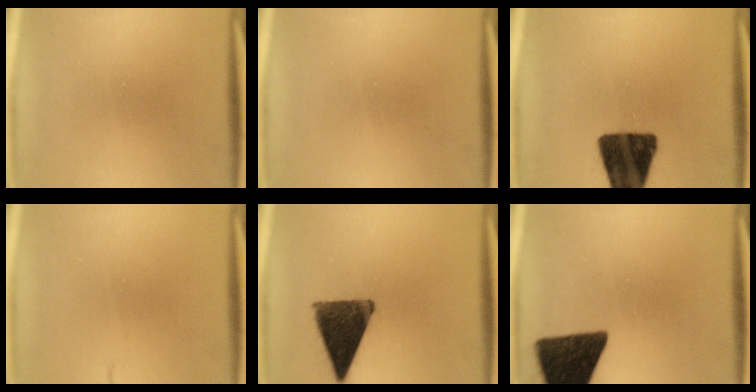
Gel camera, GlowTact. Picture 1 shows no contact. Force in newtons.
{"total": 0.0}
{"total": 15.1}
{"total": 1.6}
{"total": 12.8}
{"total": 15.1}